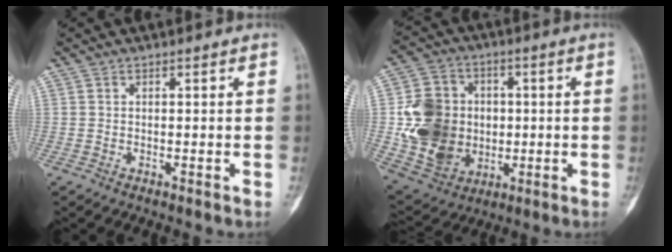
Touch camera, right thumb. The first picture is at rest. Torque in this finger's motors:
{"motor_torque": [1.82, 2.08, 0.91, -0.61, 0.19]}